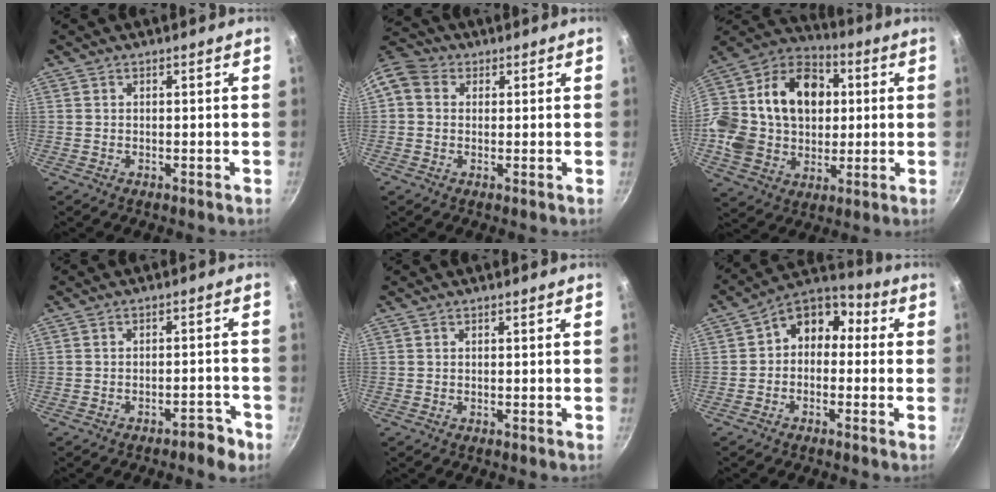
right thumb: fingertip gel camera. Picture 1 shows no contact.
{"total": 7.0, "force": [1.3, 5.9, 3.6], "torque": [-0.063, 0.015, 0.006]}
{"total": 26.6, "force": [3.5, 20.3, 16.9], "torque": [-0.307, 0.041, 0.055]}
{"total": 4.1, "force": [-2.9, 1.5, 2.4], "torque": [-0.018, 0.038, -0.027]}
{"total": 0.0}
{"total": 9.4, "force": [0.2, 7.3, 5.8], "torque": [-0.058, 0.041, -0.023]}